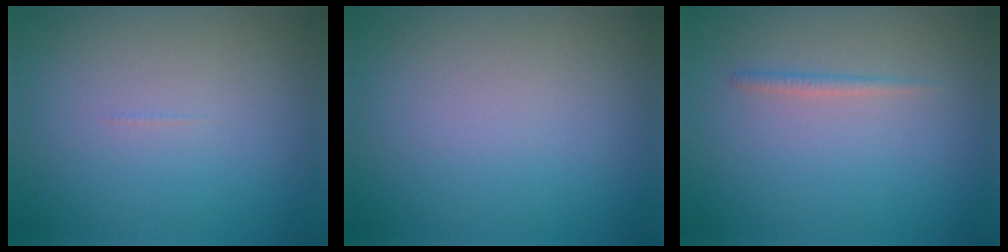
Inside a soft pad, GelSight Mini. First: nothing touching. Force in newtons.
{"total": 0.0}
{"total": 0.8, "press": 0.8, "slide": 0.0}